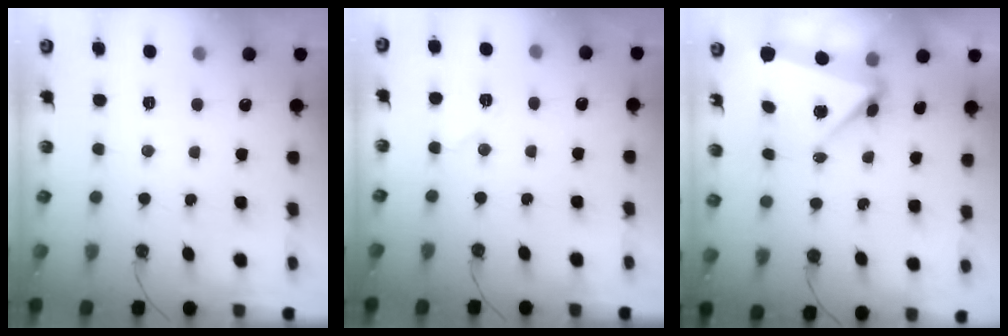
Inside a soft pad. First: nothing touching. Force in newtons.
{"total": 5.8, "press": 5.2, "slide": 2.6}
{"total": 6.5, "press": 5.0, "slide": 4.2}